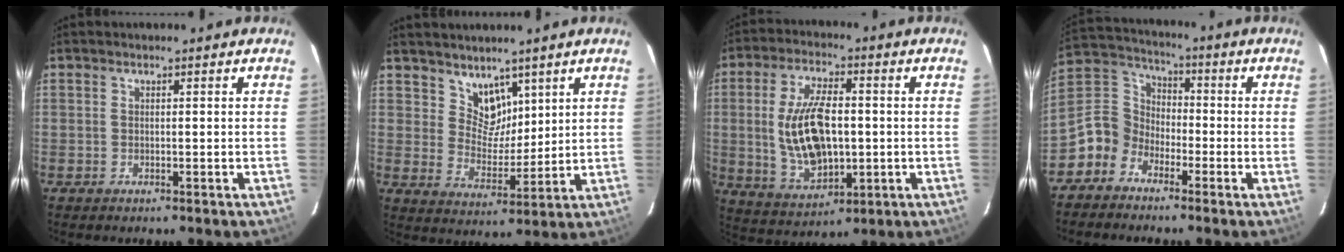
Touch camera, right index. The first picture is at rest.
{"total": 6.6, "force": [4.8, 4.2, 1.7], "torque": [-0.018, 0.002, 0.095]}
{"total": 14.8, "force": [-0.2, 7.3, 12.9], "torque": [-0.259, -0.002, 0.012]}
{"total": 7.9, "force": [-4.7, 6.1, 1.6], "torque": [-0.041, 0.038, -0.115]}